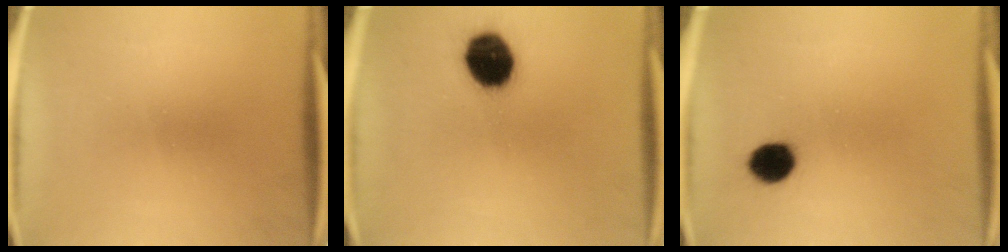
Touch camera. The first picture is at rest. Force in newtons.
{"total": 13.1}
{"total": 6.2}